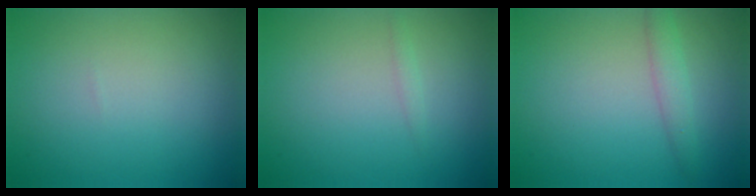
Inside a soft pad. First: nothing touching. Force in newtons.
{"total": 0.6, "press": 0.6, "slide": 0.0}
{"total": 1.8, "press": 1.8, "slide": 0.0}